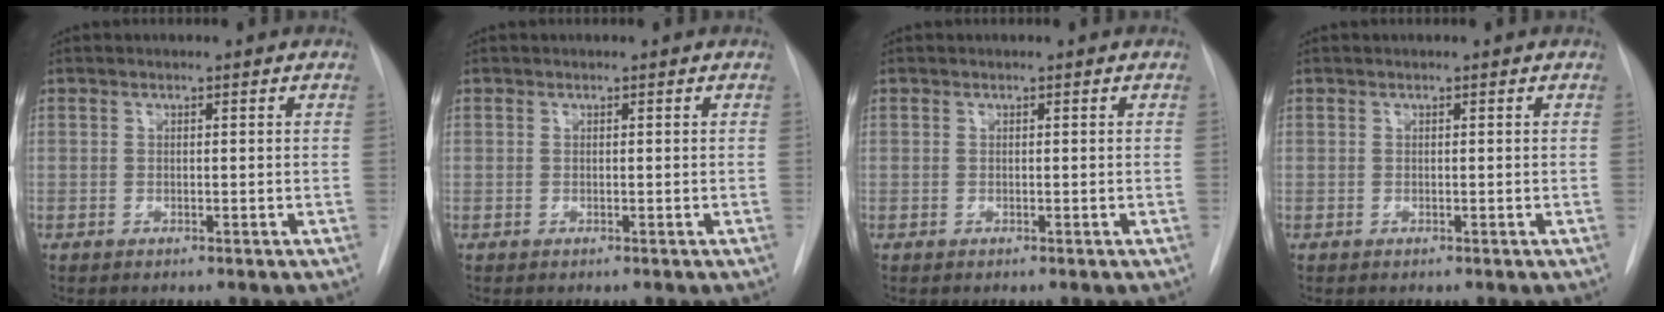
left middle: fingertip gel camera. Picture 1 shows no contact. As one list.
[{"total": 0.0}, {"total": 0.0}, {"total": 0.0}]